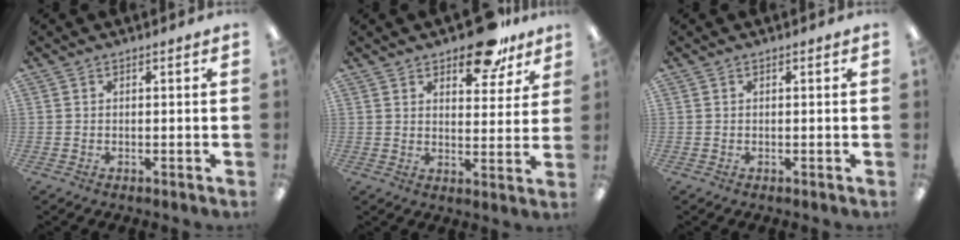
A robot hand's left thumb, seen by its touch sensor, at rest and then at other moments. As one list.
[{"total": 12.2, "force": [8.7, 5.4, 6.5], "torque": [-0.077, -0.046, 0.149]}, {"total": 0.0}]